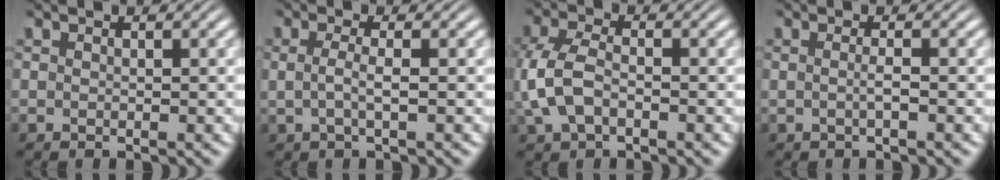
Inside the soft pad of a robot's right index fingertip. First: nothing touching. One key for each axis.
{"total": 1.7, "fx": -0.2, "fy": 0.4, "fz": 1.7, "tx": -0.041, "ty": -0.010, "tz": 0.001}
{"total": 5.4, "fx": -0.8, "fy": 3.9, "fz": 3.6, "tx": -0.106, "ty": -0.015, "tz": -0.007}
{"total": 1.0, "fx": -0.5, "fy": 0.0, "fz": 0.9, "tx": -0.021, "ty": -0.004, "tz": -0.007}